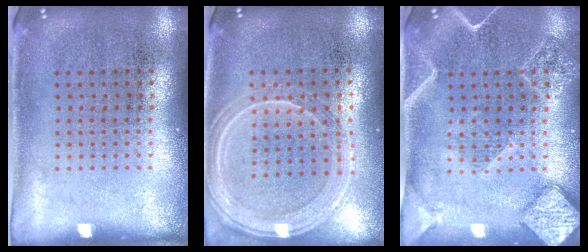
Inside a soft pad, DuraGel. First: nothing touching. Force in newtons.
{"total": 1.3, "press": 1.3, "slide": 0.1}
{"total": 2.4, "press": 2.2, "slide": 0.9}